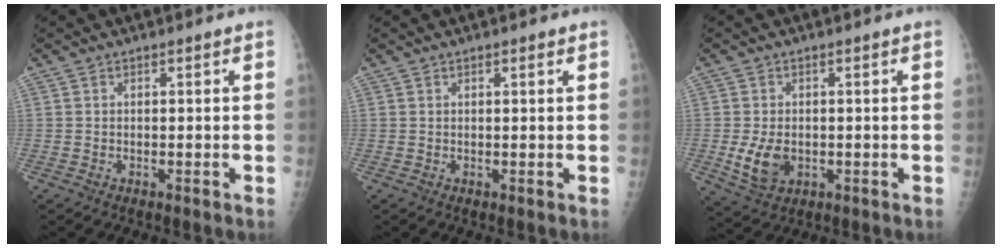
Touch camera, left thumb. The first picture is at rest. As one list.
[{"total": 0.7, "force": [0.5, 0.2, 0.6], "torque": [-0.007, -0.001, 0.006]}, {"total": 6.2, "force": [-0.8, 4.3, 4.4], "torque": [-0.075, -0.009, -0.005]}]